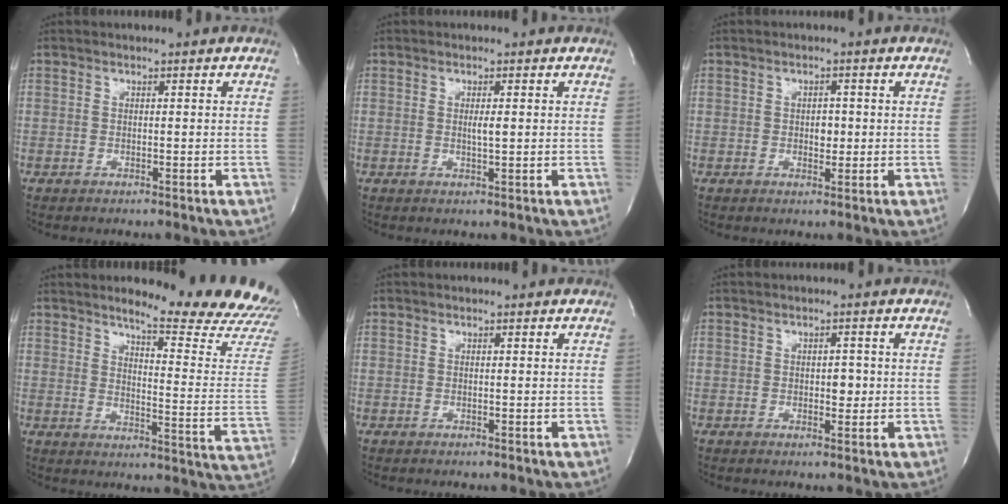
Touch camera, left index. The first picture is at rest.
{"total": 1.5, "force": [0.2, 0.1, 1.5], "torque": [-0.029, -0.002, 0.004]}
{"total": 2.0, "force": [0.0, 1.3, 1.5], "torque": [-0.021, 0.001, 0.001]}
{"total": 17.7, "force": [16.6, 0.0, 6.2], "torque": [-0.084, -0.122, 0.188]}
{"total": 0.0}
{"total": 2.0, "force": [-0.1, 1.2, 1.7], "torque": [-0.020, 0.001, 0.001]}